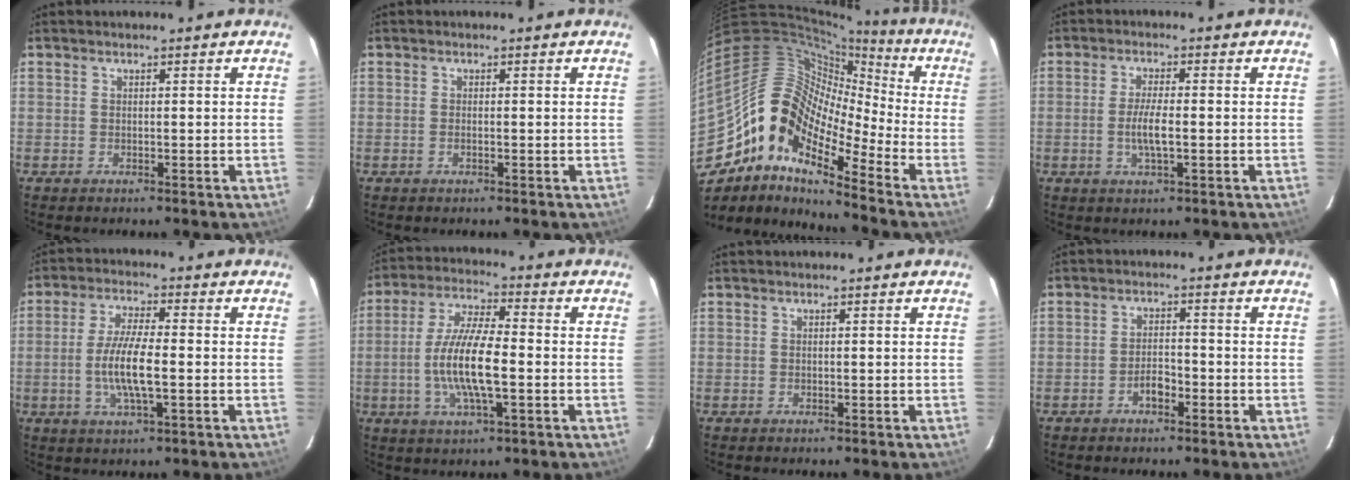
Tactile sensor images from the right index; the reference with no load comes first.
{"total": 0.5, "force": [-0.1, 0.1, 0.5], "torque": [-0.011, 0.001, -0.004]}
{"total": 15.3, "force": [-8.8, 7.0, 10.4], "torque": [-0.172, 0.005, -0.188]}
{"total": 4.4, "force": [-0.9, 0.8, 4.2], "torque": [-0.080, -0.005, -0.014]}
{"total": 8.4, "force": [-1.5, 1.8, 8.1], "torque": [-0.161, -0.004, -0.030]}
{"total": 12.1, "force": [-2.2, 3.0, 11.5], "torque": [-0.232, -0.001, -0.043]}
{"total": 0.0}
{"total": 3.0, "force": [-1.9, 1.5, 1.9], "torque": [-0.036, 0.006, -0.032]}